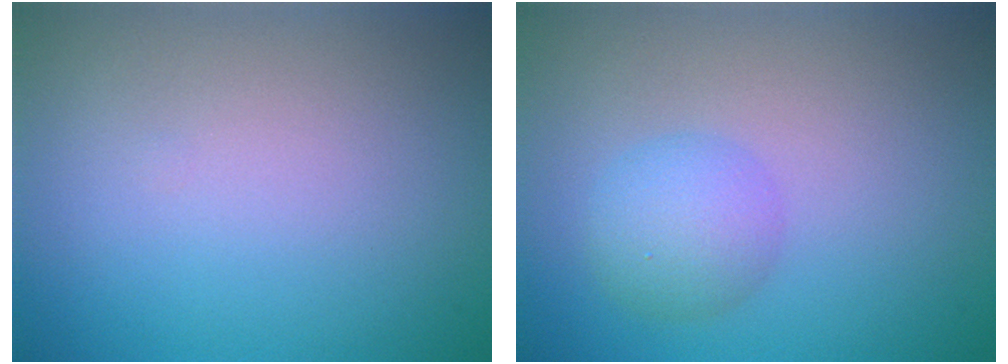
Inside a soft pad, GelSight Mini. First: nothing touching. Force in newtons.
{"total": 3.0, "press": 3.0, "slide": 0.1}